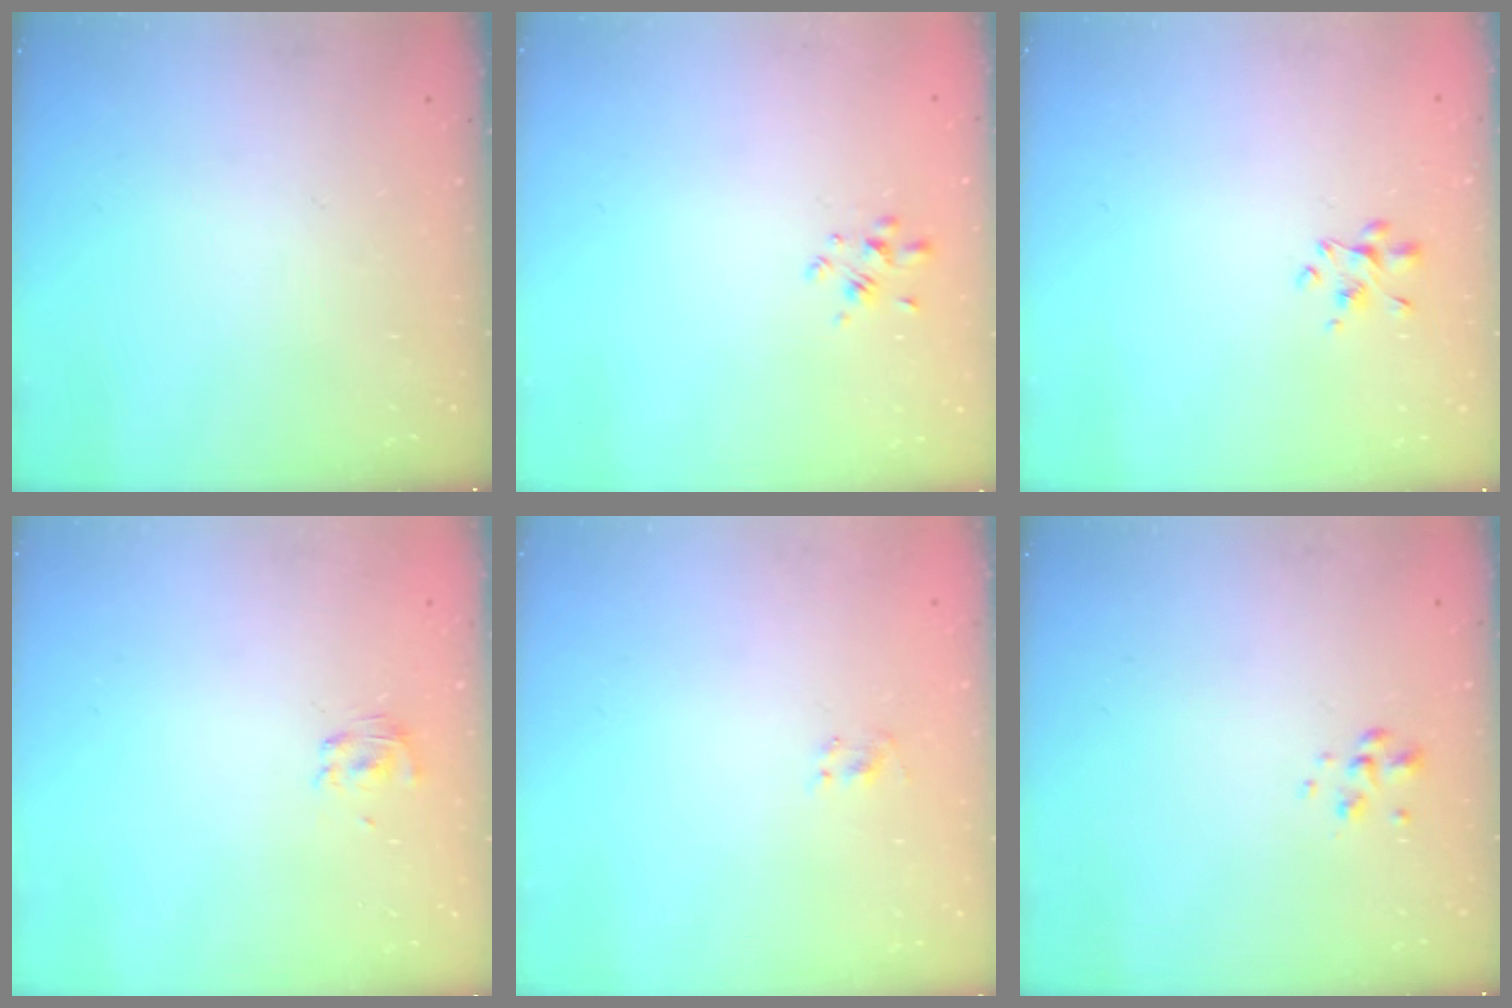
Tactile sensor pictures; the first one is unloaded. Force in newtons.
{"total": 2.1, "press": 2.0, "slide": 0.9}
{"total": 2.8, "press": 2.7, "slide": 0.7}
{"total": 2.3, "press": 2.1, "slide": 0.9}
{"total": 1.6, "press": 1.4, "slide": 0.9}
{"total": 1.8, "press": 1.7, "slide": 0.5}